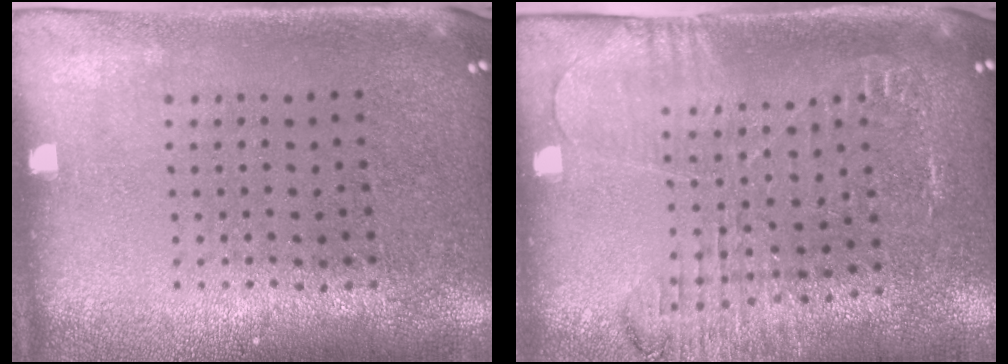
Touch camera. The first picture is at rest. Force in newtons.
{"total": 1.9, "press": 1.9, "slide": 0.1}